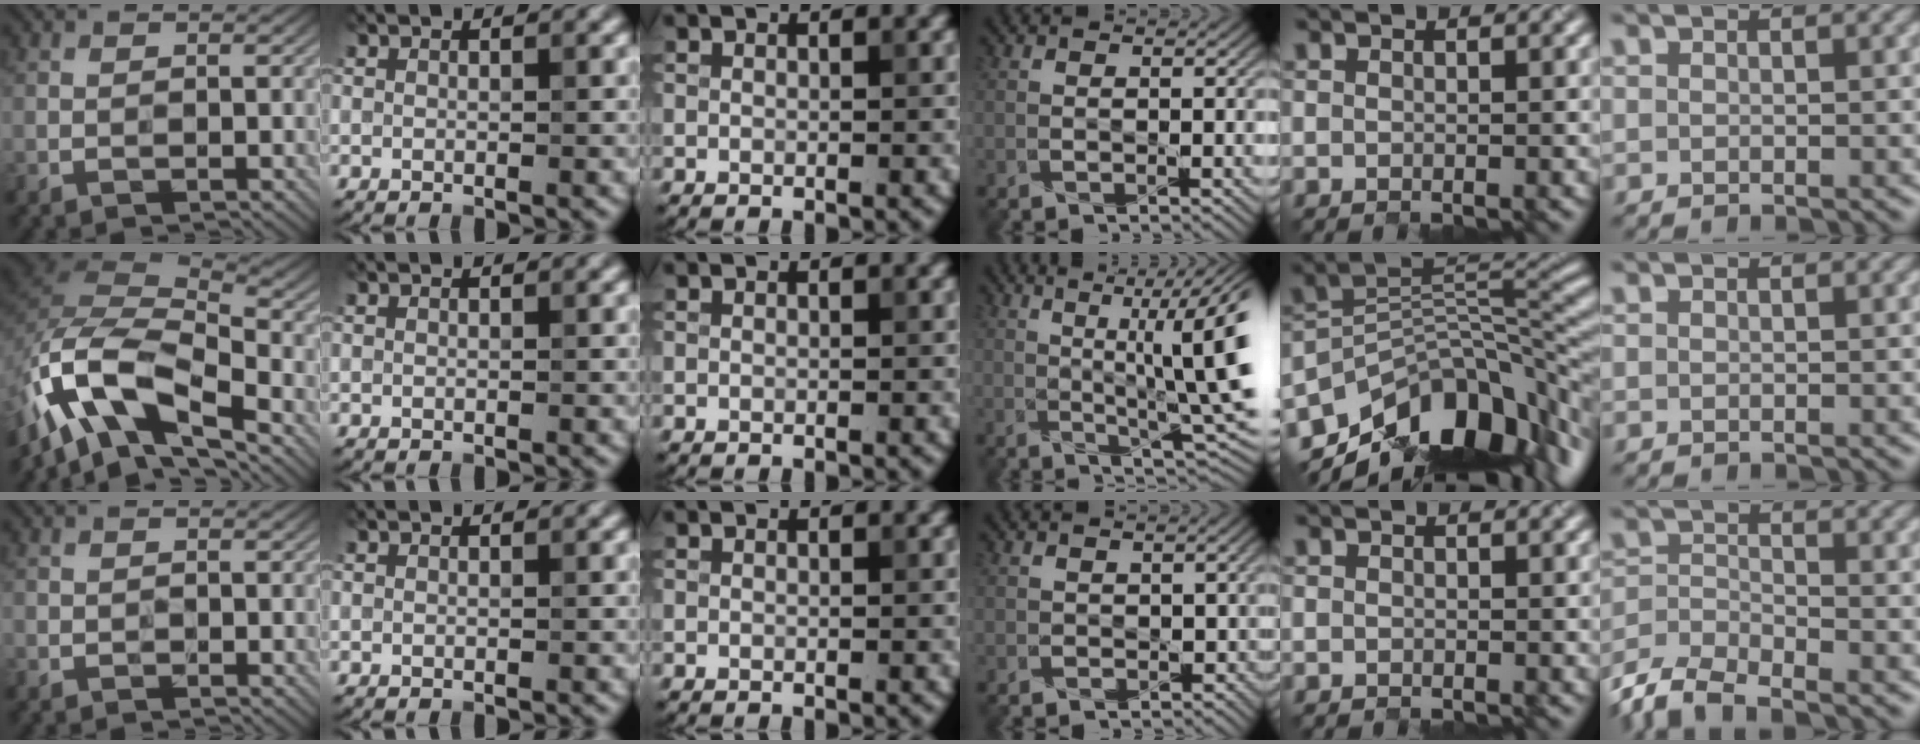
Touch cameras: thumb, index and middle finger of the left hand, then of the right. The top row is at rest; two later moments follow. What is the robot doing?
{"motion": "close", "object": "stapler"}